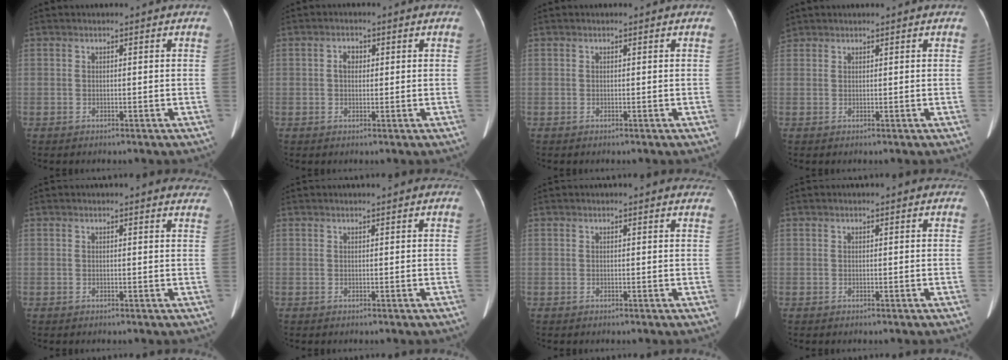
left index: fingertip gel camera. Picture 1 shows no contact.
{"total": 1.9, "force": [0.3, 1.2, 1.4], "torque": [-0.026, 0.009, 0.004]}
{"total": 0.0}
{"total": 1.7, "force": [1.5, 0.7, 0.3], "torque": [-0.018, 0.014, 0.034]}
{"total": 4.1, "force": [3.9, 0.6, 0.9], "torque": [-0.005, -0.012, 0.019]}
{"total": 0.5, "force": [0.5, -0.1, 0.2], "torque": [-0.005, 0.000, 0.012]}
{"total": 3.0, "force": [2.9, 0.5, 0.6], "torque": [-0.008, -0.005, 0.011]}
{"total": 0.0}